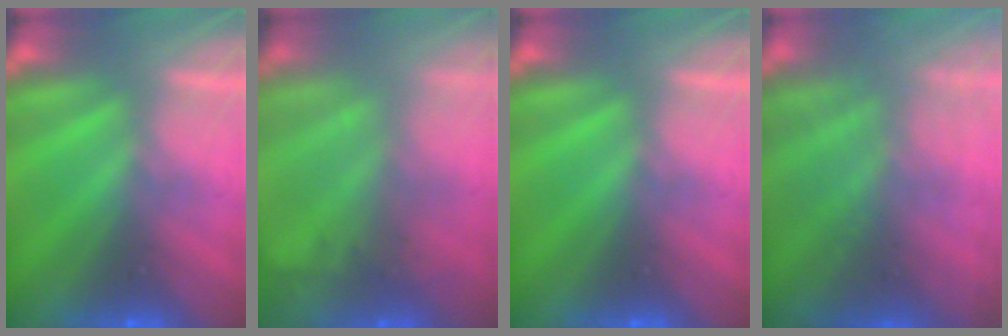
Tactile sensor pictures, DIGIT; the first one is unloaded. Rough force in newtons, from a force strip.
{"total": 9.0}
{"total": 0.0}
{"total": 7.0}